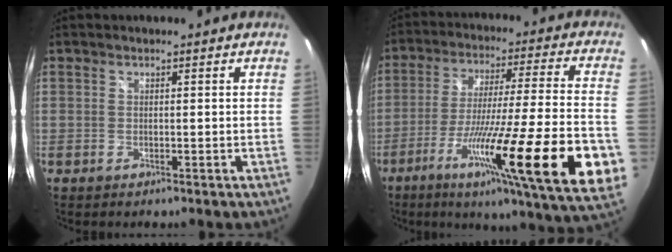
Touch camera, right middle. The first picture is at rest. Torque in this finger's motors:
{"motor_torque": [2.14, 0.00, 1.05, 0.21]}